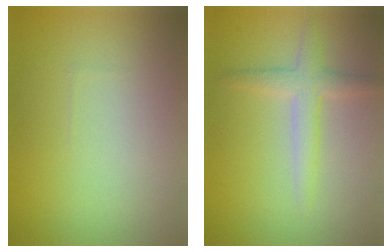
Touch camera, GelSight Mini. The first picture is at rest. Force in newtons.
{"total": 2.7, "press": 2.7, "slide": 0.0}